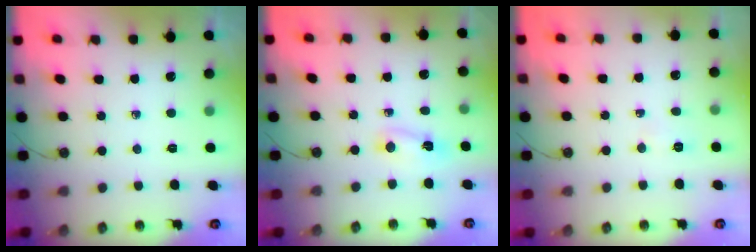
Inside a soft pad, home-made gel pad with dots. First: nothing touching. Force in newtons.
{"total": 2.4, "press": 2.3, "slide": 0.6}
{"total": 5.1, "press": 3.0, "slide": 4.1}